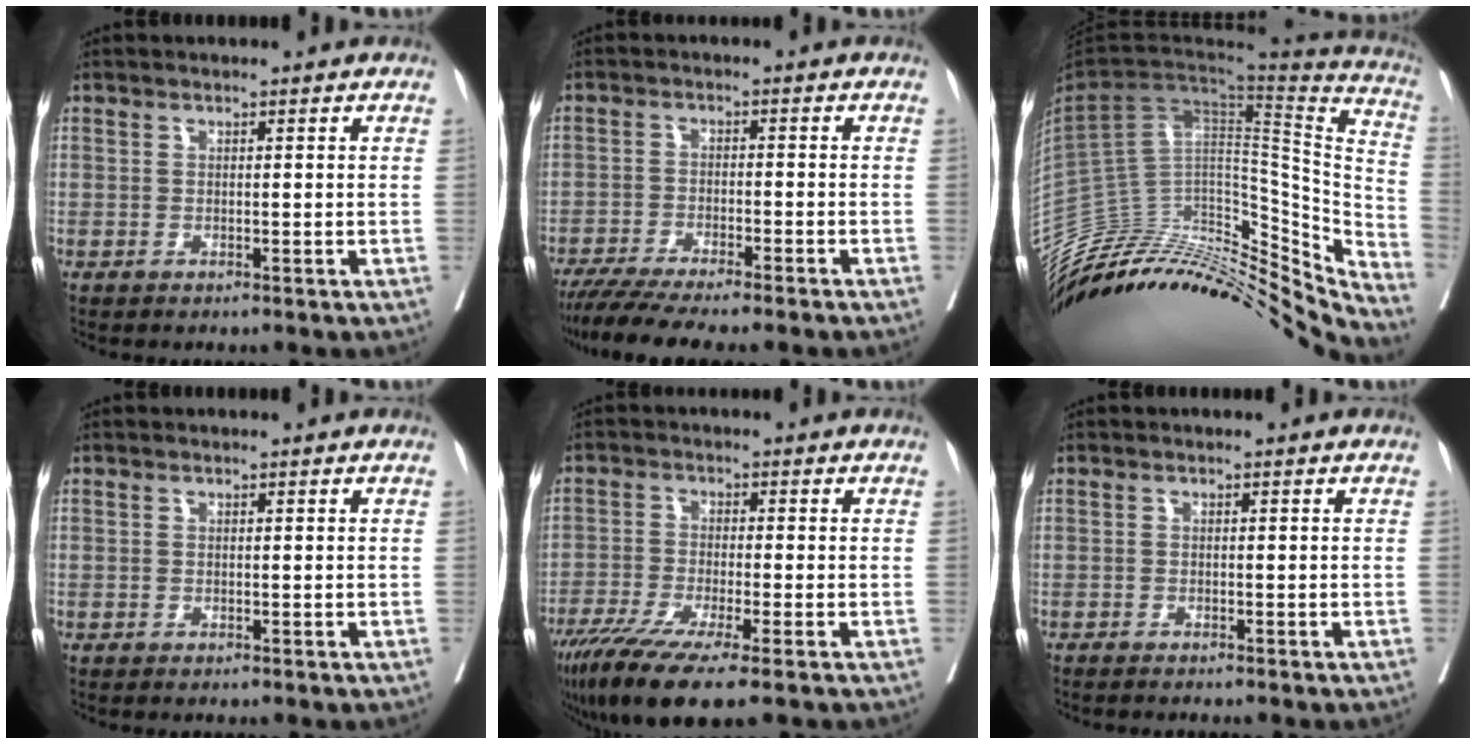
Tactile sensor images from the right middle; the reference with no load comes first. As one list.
[{"total": 10.3, "force": [-8.7, 0.6, 5.5], "torque": [-0.080, -0.020, -0.137]}, {"total": 35.3, "force": [-31.0, 11.5, 12.5], "torque": [-0.166, 0.014, -0.431]}, {"total": 0.0}, {"total": 10.4, "force": [-7.0, 0.7, 7.7], "torque": [-0.129, -0.027, -0.117]}, {"total": 1.5, "force": [-1.4, 0.0, 0.5], "torque": [-0.009, -0.002, -0.019]}]